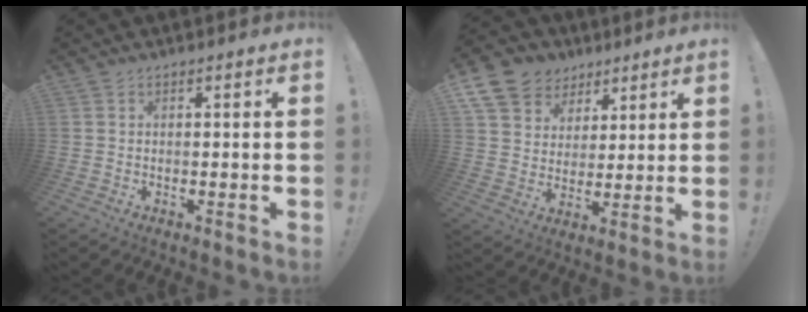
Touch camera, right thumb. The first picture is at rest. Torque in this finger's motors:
{"motor_torque": [1.11, 1.18, 0.62, 0.43, 0.02]}